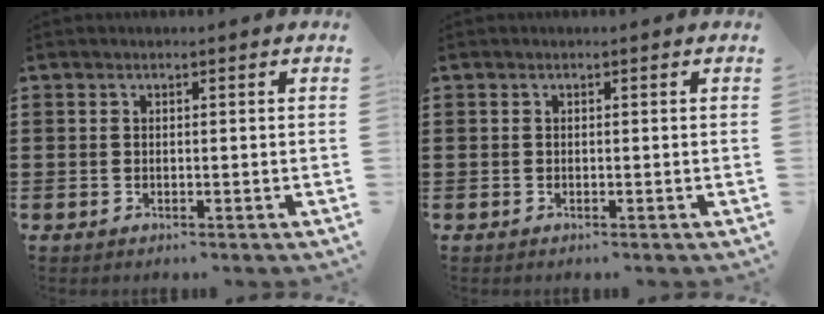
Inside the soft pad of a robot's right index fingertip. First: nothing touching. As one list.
[{"total": 0.0}]